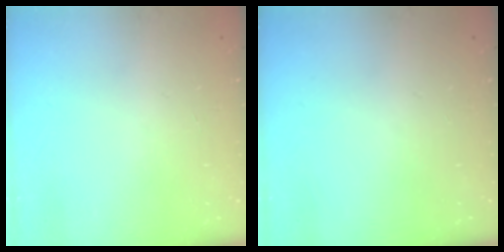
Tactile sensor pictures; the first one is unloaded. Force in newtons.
{"total": 0.0}